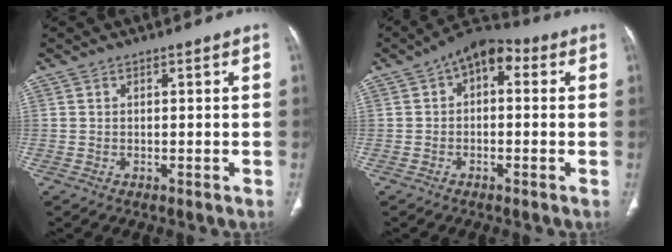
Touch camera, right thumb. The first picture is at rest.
{"total": 7.7, "force": [1.9, 4.6, 5.9], "torque": [-0.056, 0.027, 0.015]}